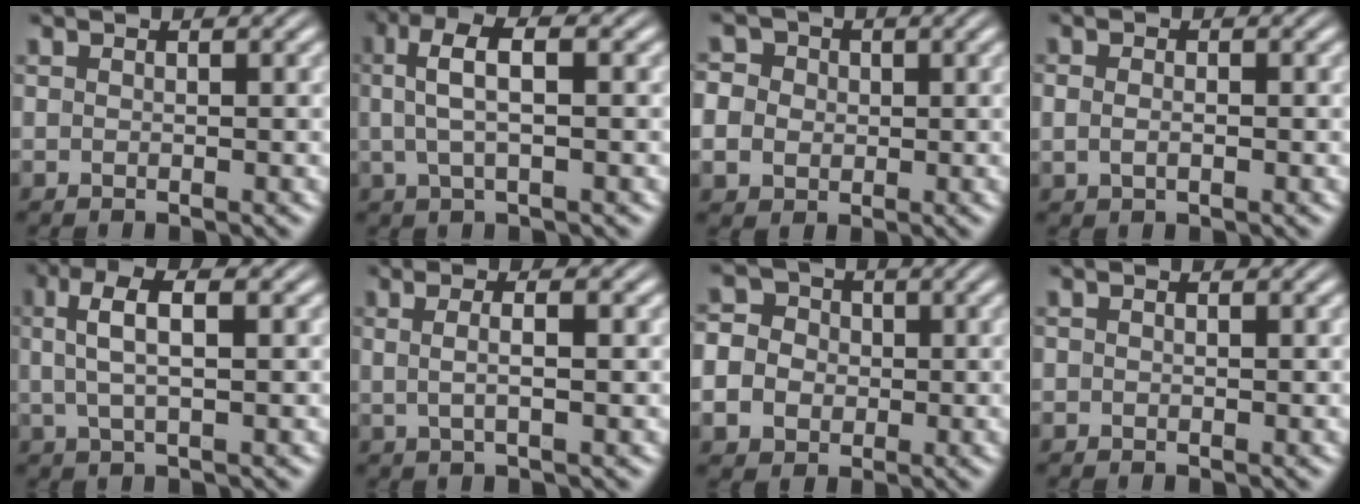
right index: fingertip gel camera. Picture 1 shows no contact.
{"total": 5.3, "force": [1.6, 2.1, 4.6], "torque": [-0.089, 0.015, 0.022]}
{"total": 6.5, "force": [0.5, 5.9, 2.7], "torque": [-0.067, -0.004, 0.000]}
{"total": 1.5, "force": [-0.1, 1.0, 1.1], "torque": [-0.028, -0.007, 0.004]}
{"total": 4.9, "force": [1.6, 1.7, 4.3], "torque": [-0.087, 0.012, 0.025]}
{"total": 2.8, "force": [0.5, 0.7, 2.7], "torque": [-0.048, 0.000, 0.011]}
{"total": 8.8, "force": [-0.3, 8.1, 3.5], "torque": [-0.090, -0.020, -0.013]}
{"total": 0.6, "force": [0.1, 0.5, 0.2], "torque": [-0.007, -0.003, 0.001]}